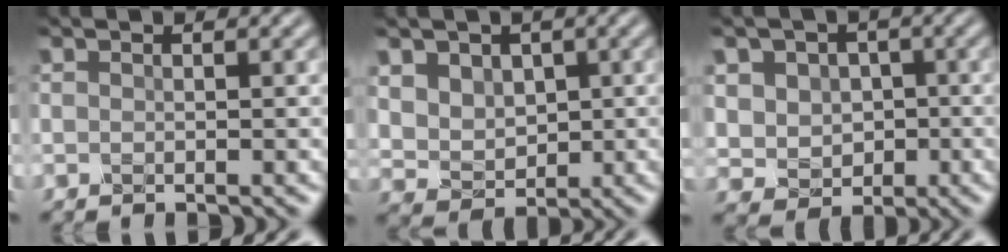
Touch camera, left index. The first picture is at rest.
{"total": 4.8, "force": [1.8, 3.9, 2.2], "torque": [-0.056, -0.004, 0.043]}
{"total": 4.7, "force": [0.6, 4.2, 2.0], "torque": [-0.032, 0.007, -0.001]}